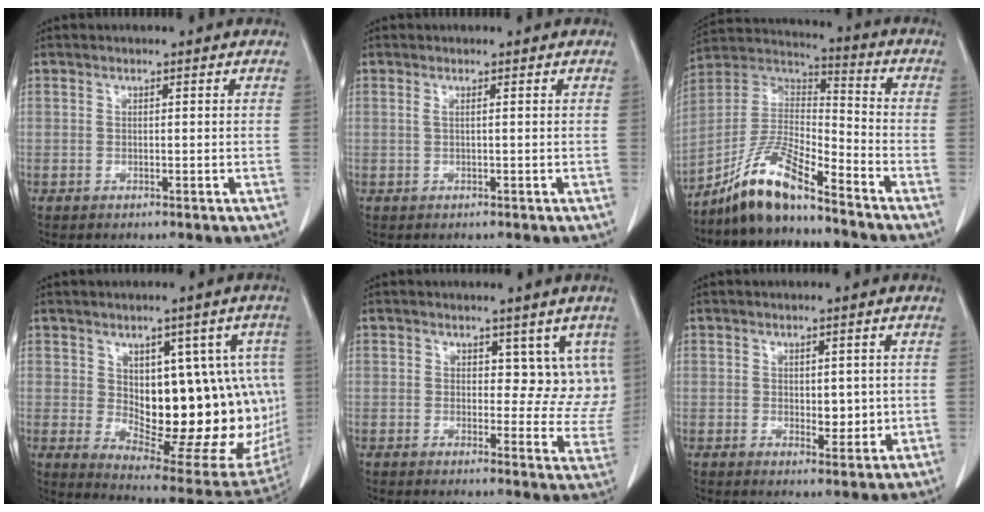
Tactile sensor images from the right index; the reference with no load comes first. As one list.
[{"total": 0.6, "force": [0.1, -0.1, 0.6], "torque": [-0.017, 0.002, 0.003]}, {"total": 11.7, "force": [-9.1, 1.8, 7.1], "torque": [-0.148, 0.012, -0.169]}, {"total": 18.8, "force": [1.3, 8.8, 16.5], "torque": [-0.187, 0.009, 0.044]}, {"total": 6.7, "force": [3.2, 4.1, 4.1], "torque": [-0.016, -0.005, 0.037]}, {"total": 3.5, "force": [0.2, 1.9, 2.9], "torque": [-0.037, -0.007, 0.010]}]